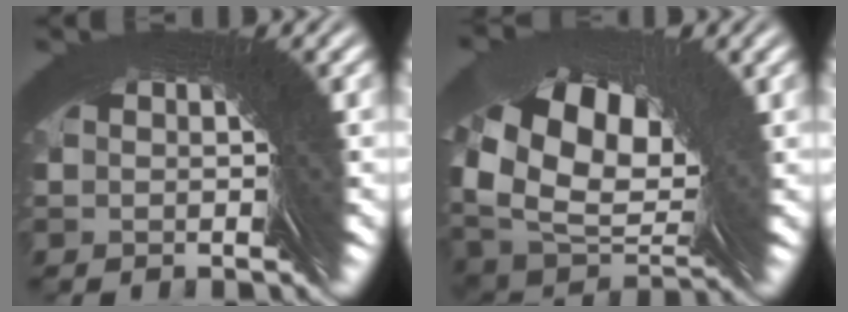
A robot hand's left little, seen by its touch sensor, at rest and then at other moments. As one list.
[{"total": 7.1, "force": [0.8, 4.5, 5.4], "torque": [-0.084, -0.002, 0.011]}]